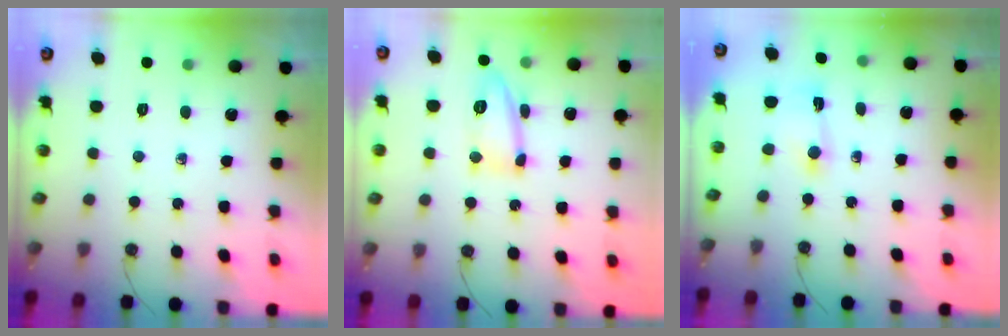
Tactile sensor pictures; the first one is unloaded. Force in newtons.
{"total": 11.3, "press": 11.2, "slide": 0.7}
{"total": 2.0, "press": 2.0, "slide": 0.1}